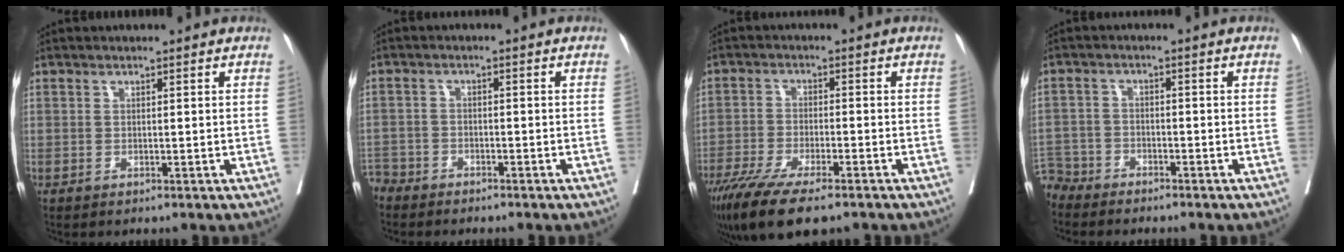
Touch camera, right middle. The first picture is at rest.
{"total": 3.9, "force": [-3.8, 1.2, 0.1], "torque": [0.004, -0.005, -0.072]}
{"total": 12.6, "force": [-9.3, 2.0, 8.3], "torque": [-0.142, -0.032, -0.154]}
{"total": 4.8, "force": [-4.5, 1.4, -0.7], "torque": [0.018, -0.007, -0.094]}